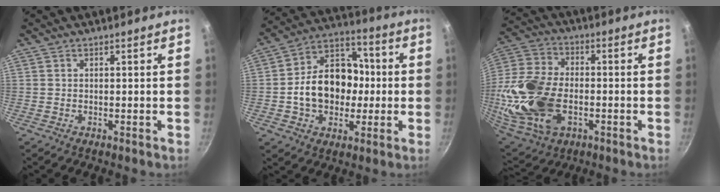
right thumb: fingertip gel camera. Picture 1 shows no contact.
{"total": 17.0, "force": [-1.2, 13.0, 10.8], "torque": [-0.136, 0.039, -0.031]}
{"total": 22.8, "force": [-3.6, 14.5, 17.2], "torque": [-0.367, 0.012, -0.063]}